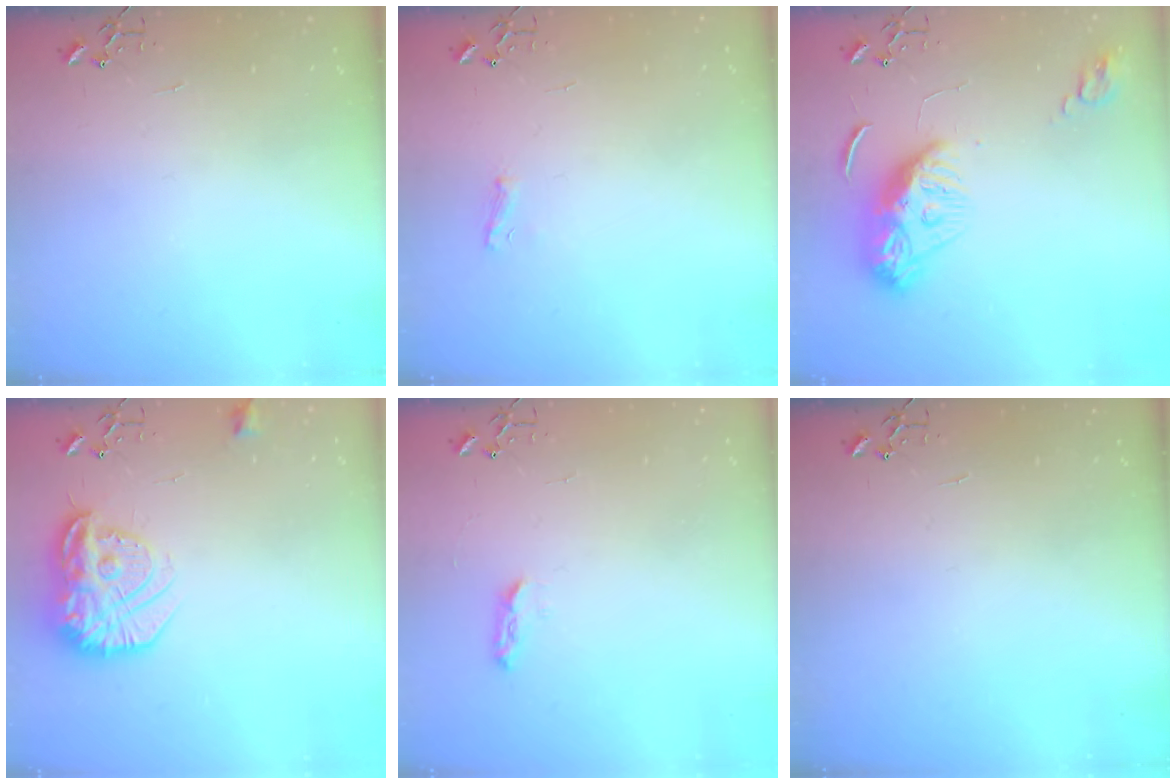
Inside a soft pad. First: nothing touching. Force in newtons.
{"total": 5.5, "press": 5.5, "slide": 0.7}
{"total": 11.9, "press": 11.9, "slide": 0.9}
{"total": 17.6, "press": 17.6, "slide": 1.3}
{"total": 5.3, "press": 5.2, "slide": 0.6}
{"total": 0.0}